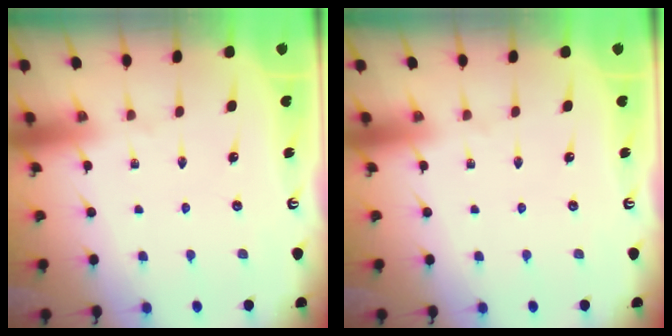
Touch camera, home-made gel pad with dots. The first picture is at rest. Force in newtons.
{"total": 0.0}